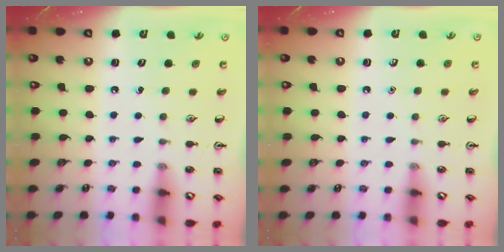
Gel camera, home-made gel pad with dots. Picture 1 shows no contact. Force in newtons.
{"total": 0.0}